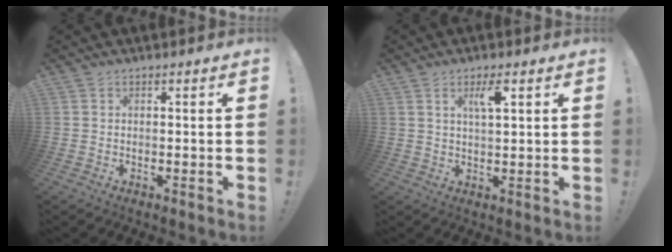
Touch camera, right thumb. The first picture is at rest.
{"total": 5.0, "force": [2.6, 1.0, 4.2], "torque": [-0.066, -0.007, 0.039]}